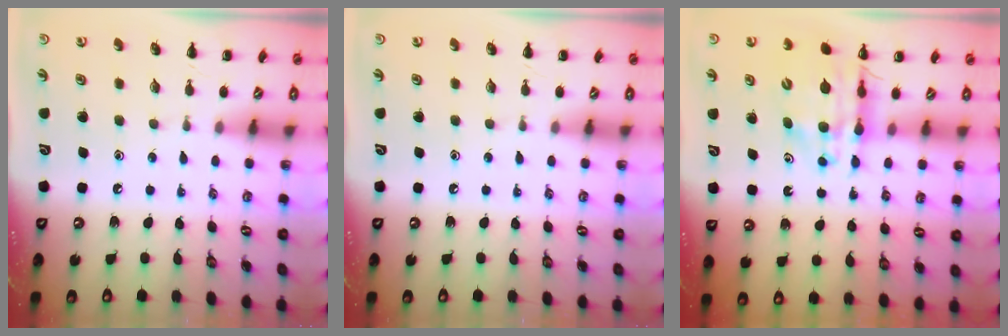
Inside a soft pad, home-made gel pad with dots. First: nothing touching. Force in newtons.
{"total": 0.0}
{"total": 11.8, "press": 11.4, "slide": 3.1}